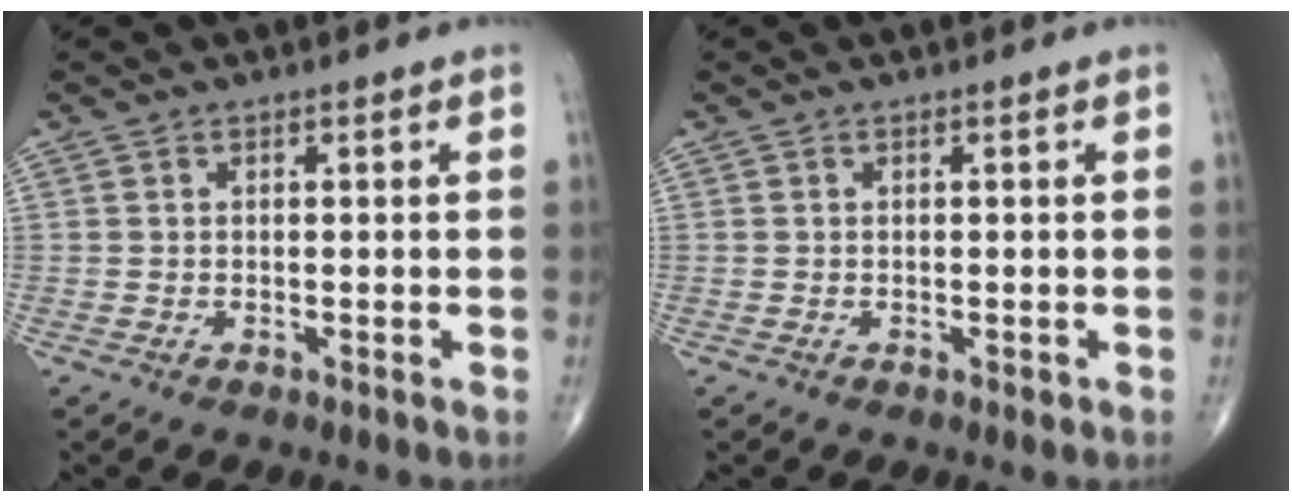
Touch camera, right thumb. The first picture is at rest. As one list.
[{"total": 0.7, "force": [-0.2, 0.4, 0.5], "torque": [-0.003, 0.000, -0.002]}]